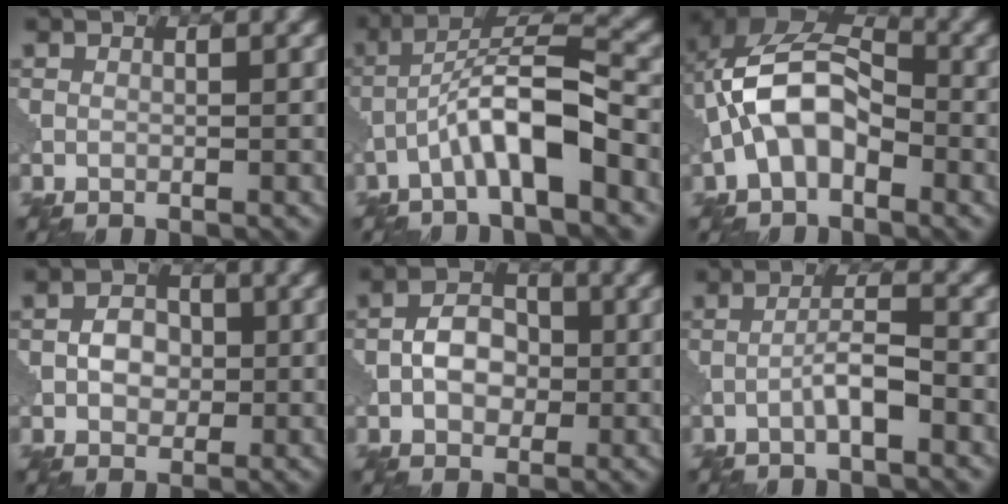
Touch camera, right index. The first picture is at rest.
{"total": 6.6, "force": [-2.9, 1.2, 5.8], "torque": [-0.105, 0.024, -0.058]}
{"total": 9.2, "force": [-1.6, 5.5, 7.1], "torque": [-0.146, 0.023, -0.045]}
{"total": 2.9, "force": [-0.2, 2.2, 1.8], "torque": [-0.029, 0.004, -0.009]}
{"total": 4.0, "force": [-0.6, 2.9, 2.7], "torque": [-0.042, 0.006, -0.016]}
{"total": 2.9, "force": [-1.4, 0.4, 2.5], "torque": [-0.045, 0.013, -0.030]}